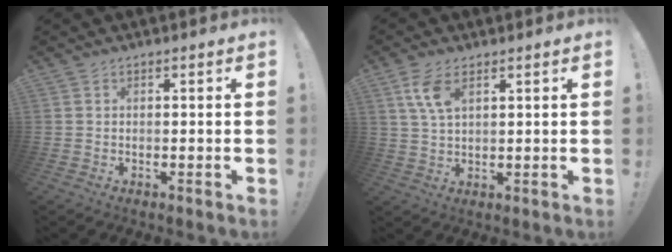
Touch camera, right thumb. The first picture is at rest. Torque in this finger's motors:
{"motor_torque": [0.03, 0.06, 0.40, 0.45, 0.00]}